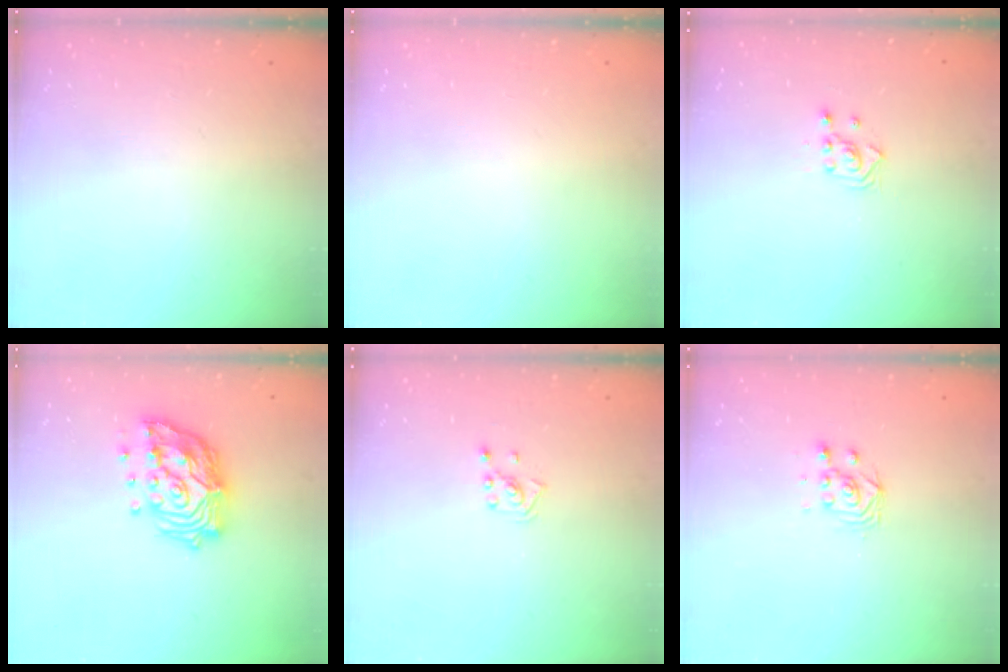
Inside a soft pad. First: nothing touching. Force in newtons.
{"total": 0.0}
{"total": 2.3, "press": 2.3, "slide": 0.3}
{"total": 17.0, "press": 16.8, "slide": 2.2}
{"total": 2.6, "press": 2.6, "slide": 0.5}
{"total": 2.8, "press": 2.5, "slide": 1.3}